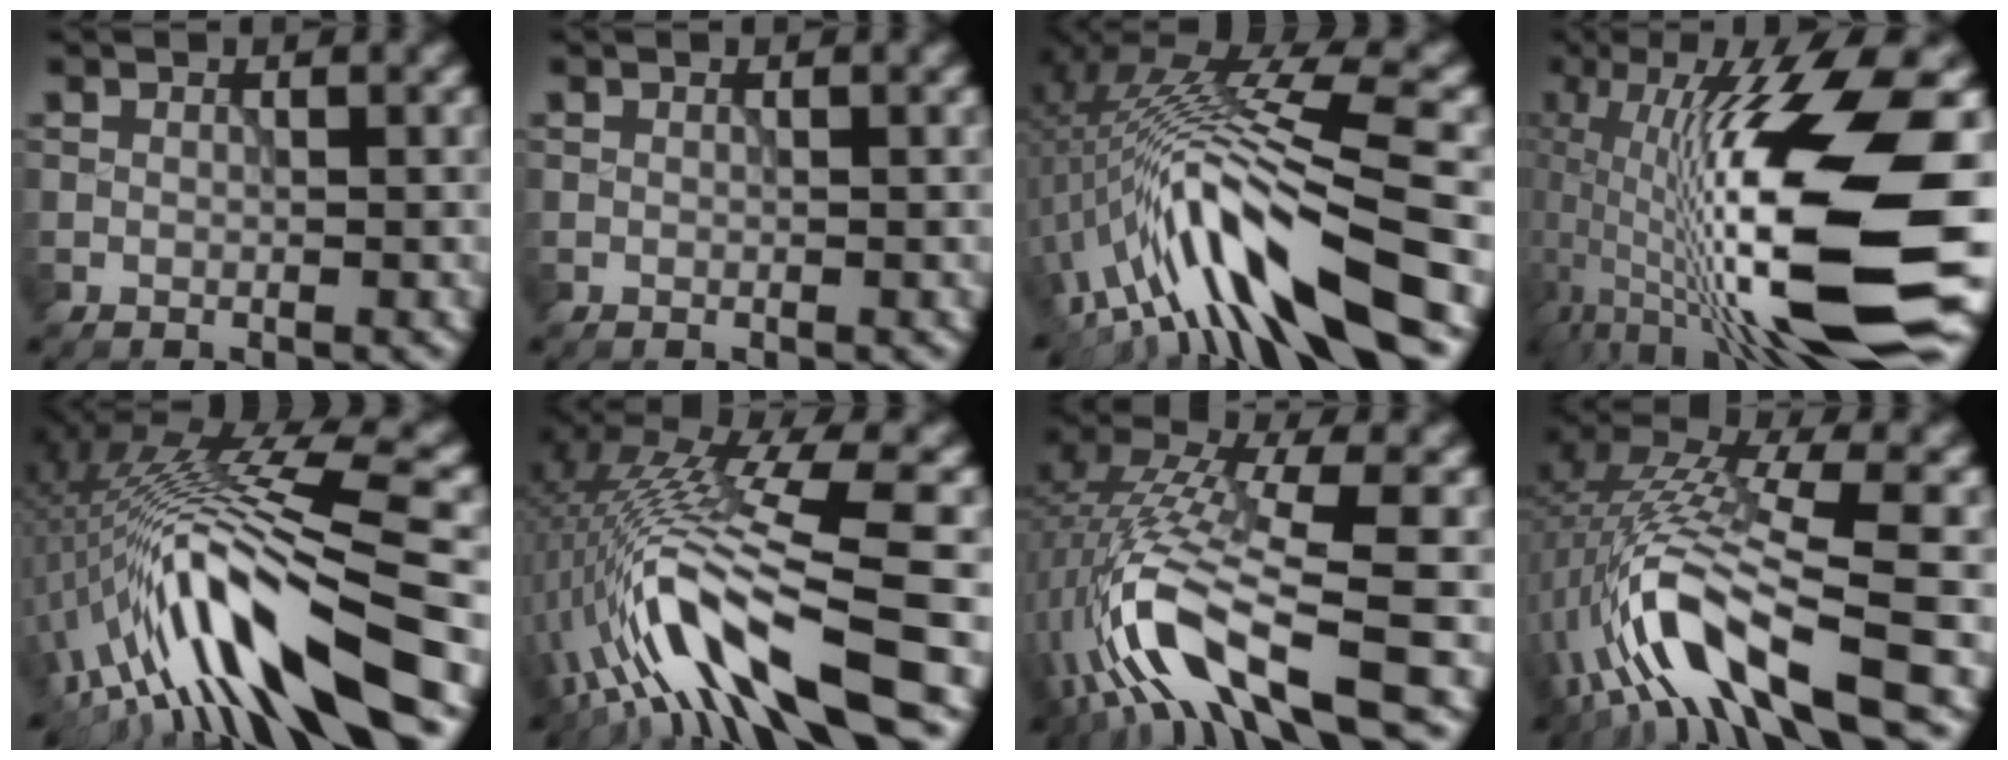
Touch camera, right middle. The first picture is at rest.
{"total": 0.0}
{"total": 12.5, "force": [-3.7, 2.5, 11.6], "torque": [-0.201, 0.018, -0.056]}
{"total": 16.6, "force": [-0.6, 4.1, 16.1], "torque": [-0.291, 0.009, -0.006]}
{"total": 13.9, "force": [-3.9, 2.6, 13.1], "torque": [-0.217, 0.021, -0.054]}
{"total": 12.9, "force": [-4.0, 3.4, 11.8], "torque": [-0.216, 0.007, -0.063]}
{"total": 11.1, "force": [-3.7, 3.1, 10.0], "torque": [-0.201, 0.010, -0.070]}
{"total": 11.1, "force": [-3.8, 3.0, 9.9], "torque": [-0.197, 0.014, -0.070]}